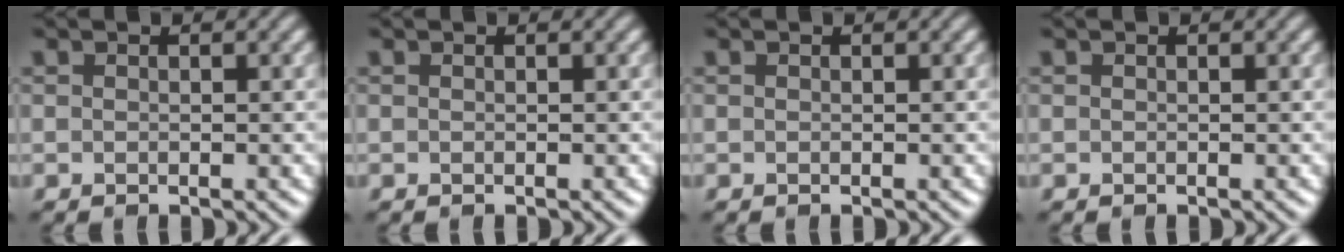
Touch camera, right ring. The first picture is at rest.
{"total": 0.0}
{"total": 0.0}
{"total": 0.0}